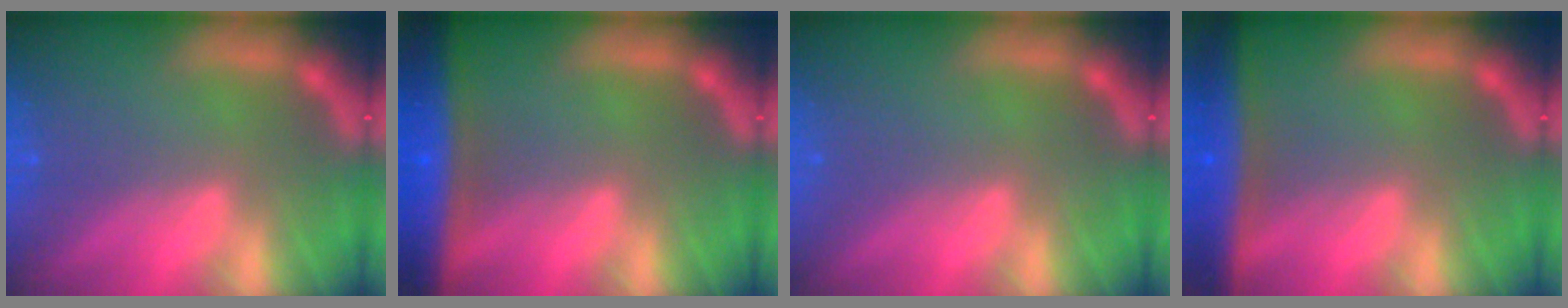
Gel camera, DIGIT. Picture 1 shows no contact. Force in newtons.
{"total": 10.0}
{"total": 0.0}
{"total": 7.4}